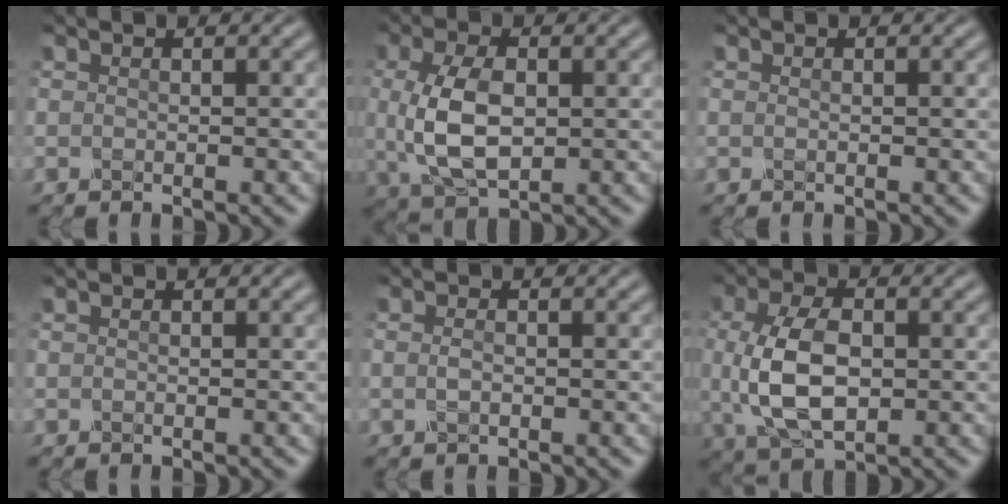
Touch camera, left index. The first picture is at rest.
{"total": 6.4, "force": [0.2, 3.5, 5.3], "torque": [-0.120, -0.002, 0.006]}
{"total": 0.0}
{"total": 0.0}
{"total": 1.0, "force": [-0.1, 0.5, 0.9], "torque": [-0.022, -0.002, -0.004]}
{"total": 7.2, "force": [-0.1, 4.1, 5.9], "torque": [-0.132, -0.002, -0.002]}